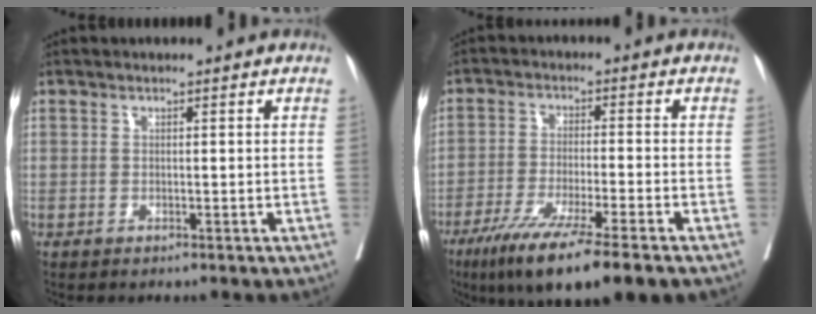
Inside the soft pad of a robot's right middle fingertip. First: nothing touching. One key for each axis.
{"total": 12.9, "fx": -8.4, "fy": 0.0, "fz": 9.7, "tx": -0.169, "ty": -0.040, "tz": -0.137}